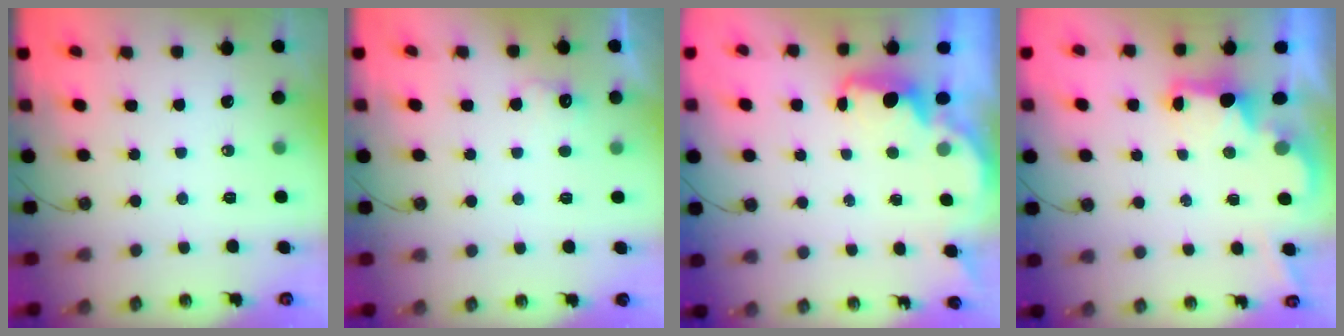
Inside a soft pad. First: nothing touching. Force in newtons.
{"total": 5.8, "press": 5.7, "slide": 1.2}
{"total": 2.1, "press": 1.9, "slide": 0.8}
{"total": 2.2, "press": 2.1, "slide": 0.7}